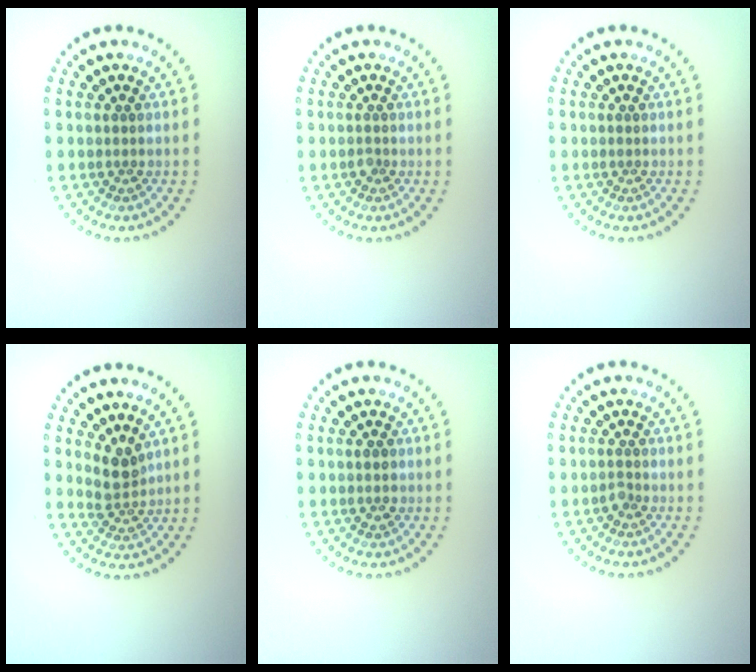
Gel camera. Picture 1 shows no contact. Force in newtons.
{"total": 0.6, "press": 0.4, "slide": 0.4}
{"total": 0.0}
{"total": 2.5, "press": 1.9, "slide": 1.5}
{"total": 1.3, "press": 1.3, "slide": 0.1}
{"total": 0.8, "press": 0.5, "slide": 0.6}